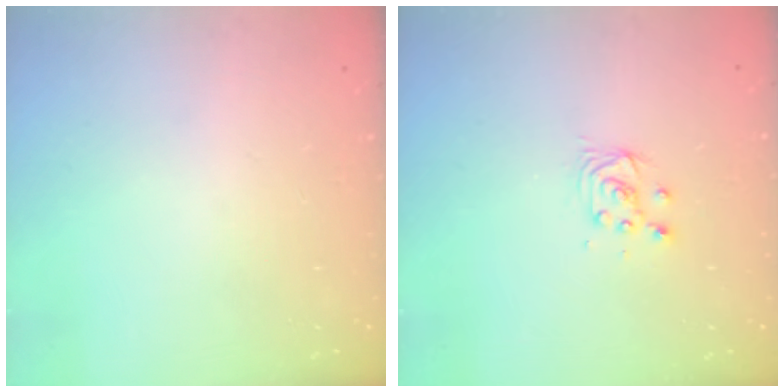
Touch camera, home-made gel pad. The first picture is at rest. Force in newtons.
{"total": 4.2, "press": 4.2, "slide": 0.5}